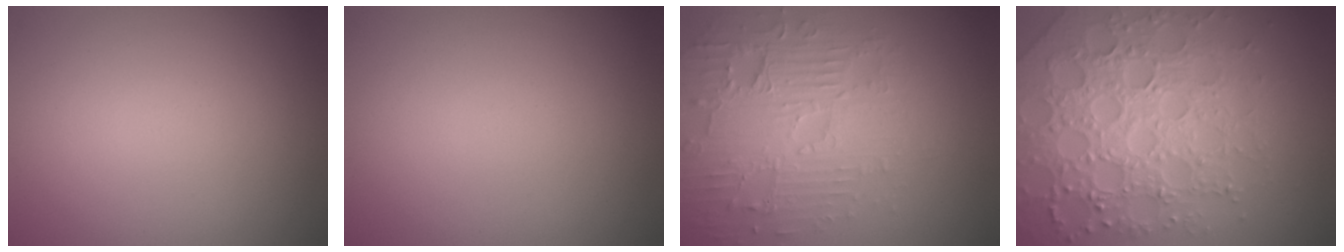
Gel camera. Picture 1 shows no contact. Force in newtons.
{"total": 0.0}
{"total": 4.4, "press": 4.0, "slide": 1.8}
{"total": 7.3, "press": 7.1, "slide": 1.6}